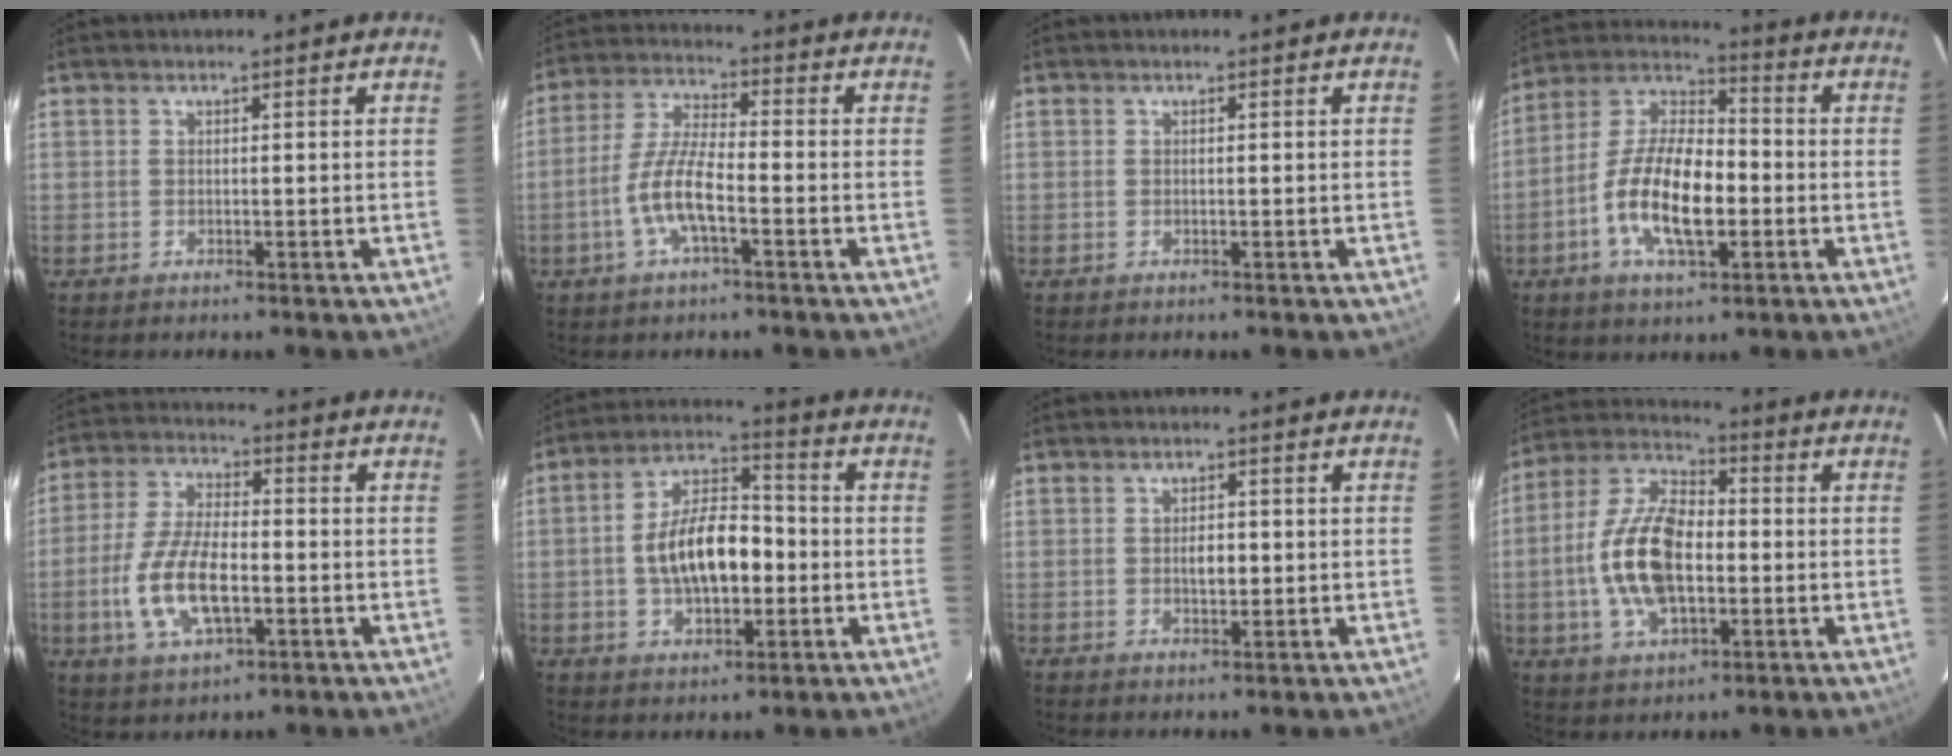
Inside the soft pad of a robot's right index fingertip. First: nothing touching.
{"total": 9.0, "force": [-3.4, 2.3, 8.0], "torque": [-0.169, 0.004, -0.066]}
{"total": 0.0}
{"total": 15.5, "force": [-3.9, 6.8, 13.4], "torque": [-0.261, 0.006, -0.075]}
{"total": 13.4, "force": [-3.4, 6.1, 11.5], "torque": [-0.240, -0.001, -0.058]}
{"total": 13.3, "force": [-1.7, 6.8, 11.3], "torque": [-0.206, 0.022, -0.024]}
{"total": 2.8, "force": [0.0, 1.5, 2.4], "torque": [-0.039, 0.002, 0.002]}
{"total": 15.8, "force": [-2.0, 8.3, 13.3], "torque": [-0.276, 0.011, -0.036]}